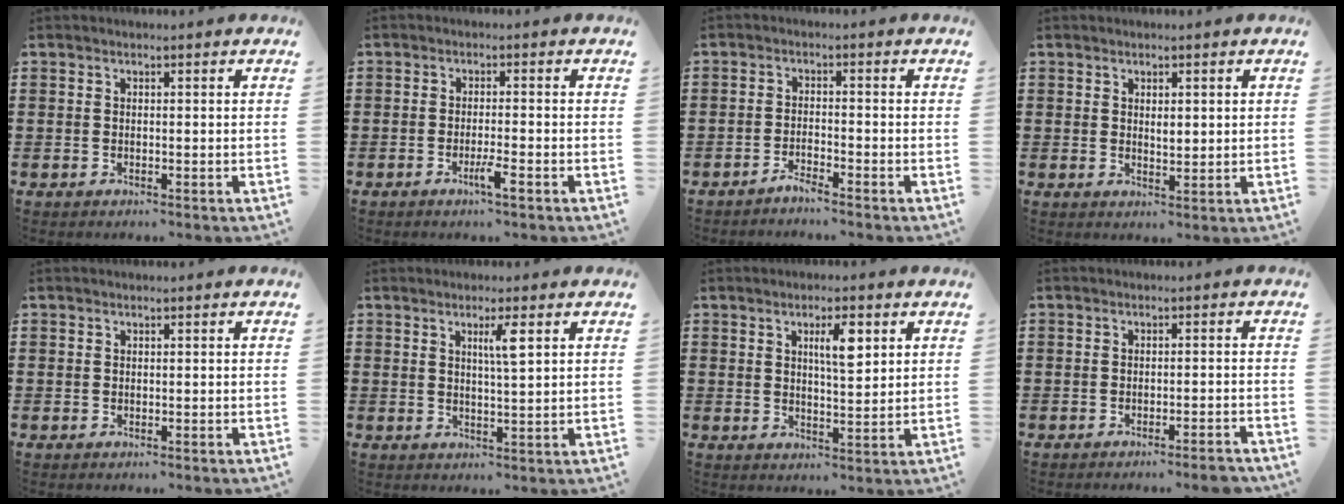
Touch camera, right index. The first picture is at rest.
{"total": 3.0, "force": [-1.7, 0.0, 2.4], "torque": [-0.046, -0.007, -0.032]}
{"total": 1.9, "force": [-1.8, -0.3, 0.3], "torque": [-0.006, 0.004, -0.036]}
{"total": 1.5, "force": [0.6, 0.6, 1.3], "torque": [-0.026, 0.004, 0.009]}
{"total": 0.0}
{"total": 3.2, "force": [1.3, 0.1, 2.9], "torque": [-0.052, -0.004, 0.017]}
{"total": 4.8, "force": [1.9, 1.2, 4.3], "torque": [-0.073, 0.003, 0.025]}
{"total": 2.4, "force": [-2.1, -0.3, 1.2], "torque": [-0.020, -0.004, -0.040]}